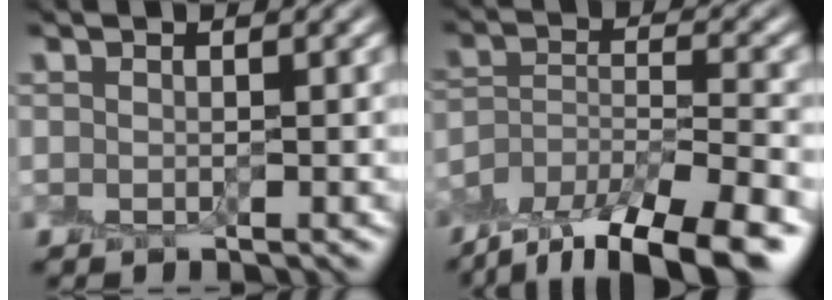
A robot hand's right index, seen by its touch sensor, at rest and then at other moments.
{"total": 11.6, "force": [-9.4, 3.6, 5.7], "torque": [-0.097, -0.012, -0.147]}